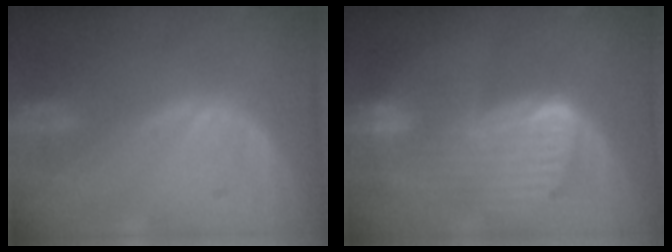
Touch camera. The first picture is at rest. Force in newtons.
{"total": 9.9, "press": 8.5, "slide": 5.0}